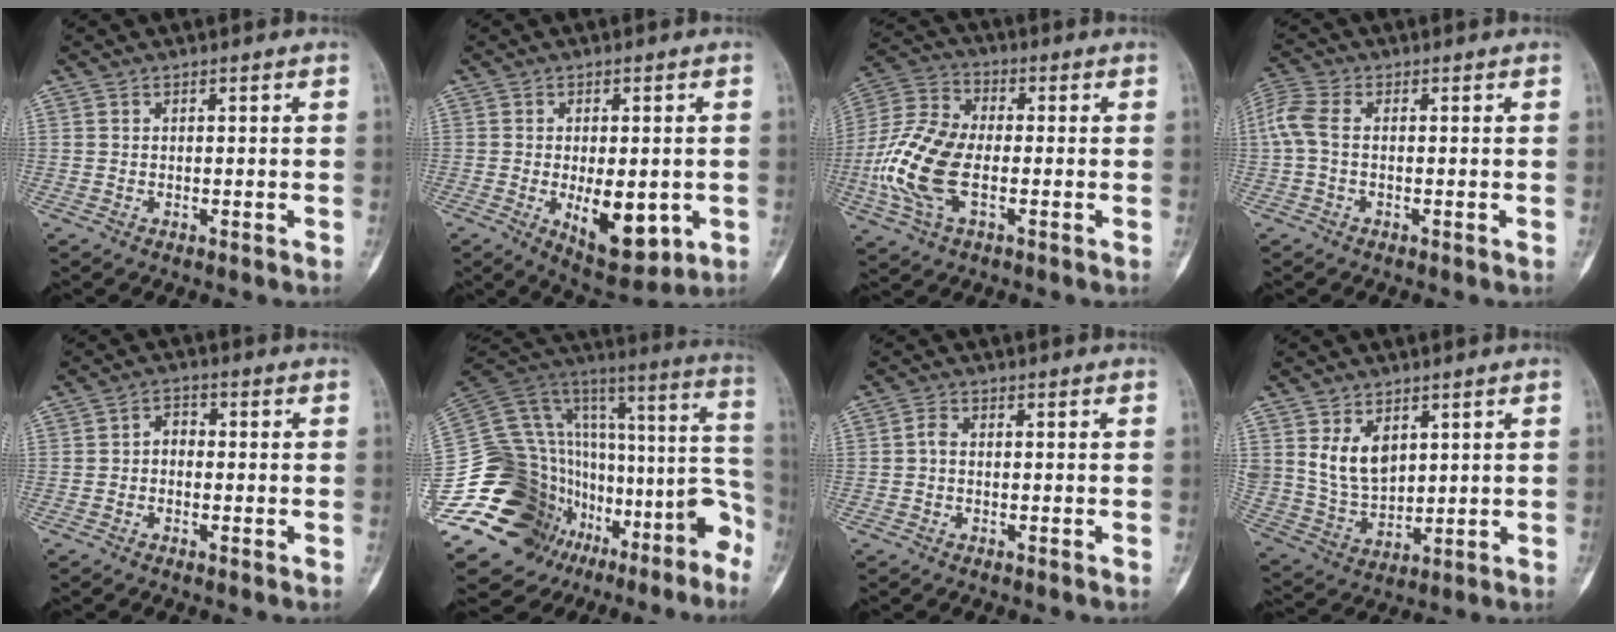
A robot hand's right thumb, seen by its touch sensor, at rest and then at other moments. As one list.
[{"total": 10.7, "force": [-2.3, 5.0, 9.1], "torque": [-0.108, -0.017, -0.022]}, {"total": 15.1, "force": [-2.9, 8.2, 12.3], "torque": [-0.274, 0.016, -0.059]}, {"total": 5.5, "force": [-0.1, 2.9, 4.6], "torque": [-0.127, 0.017, -0.009]}, {"total": 2.7, "force": [-0.5, 1.9, 1.9], "torque": [-0.014, 0.012, -0.021]}, {"total": 33.8, "force": [-16.8, 18.0, 23.1], "torque": [-0.293, 0.149, -0.250]}, {"total": 1.6, "force": [-0.3, 1.0, 1.2], "torque": [-0.020, 0.003, -0.010]}, {"total": 8.9, "force": [3.4, 5.9, 5.7], "torque": [-0.089, -0.021, 0.085]}]